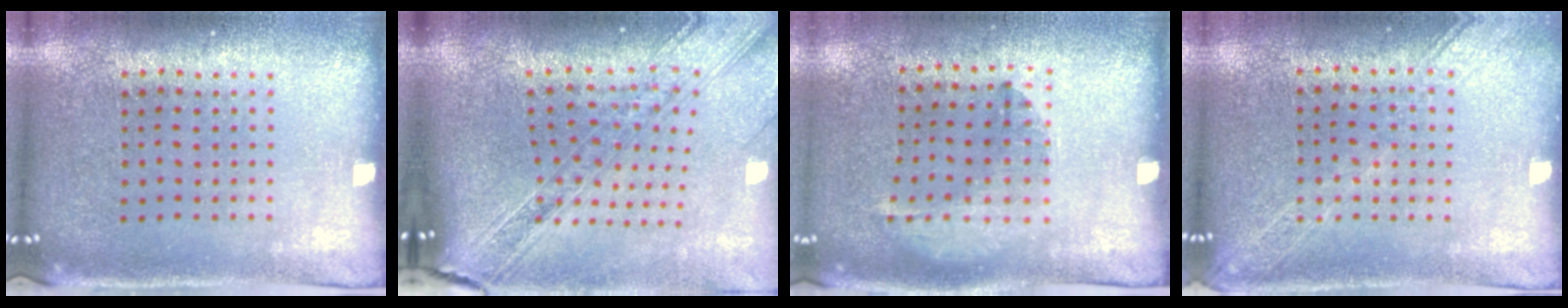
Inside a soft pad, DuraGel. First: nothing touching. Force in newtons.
{"total": 2.6, "press": 2.2, "slide": 1.5}
{"total": 1.3, "press": 0.9, "slide": 1.0}
{"total": 1.6, "press": 1.6, "slide": 0.4}